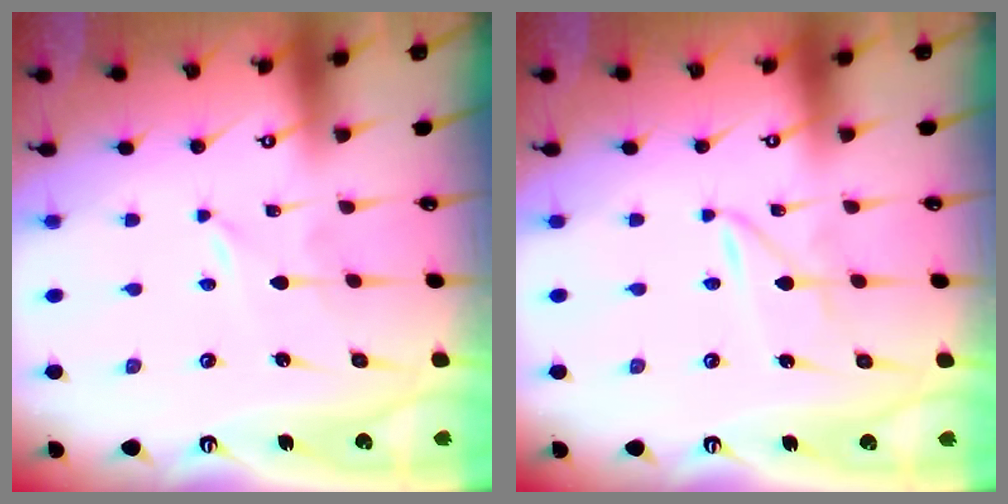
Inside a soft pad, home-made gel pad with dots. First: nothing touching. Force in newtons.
{"total": 1.5, "press": 1.5, "slide": 0.1}